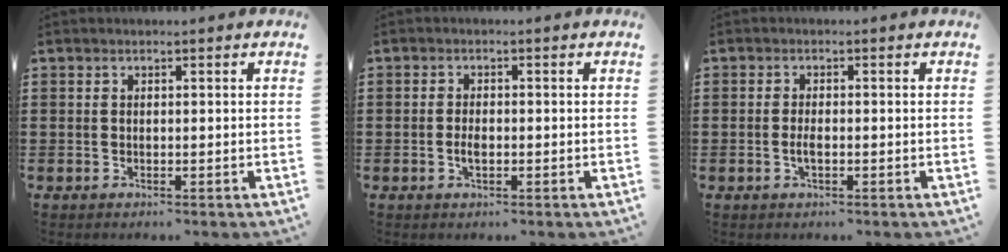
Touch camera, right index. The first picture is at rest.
{"total": 2.0, "force": [-0.5, 0.9, 1.7], "torque": [-0.032, 0.002, -0.009]}
{"total": 1.8, "force": [-0.4, 0.6, 1.7], "torque": [-0.032, 0.000, -0.008]}